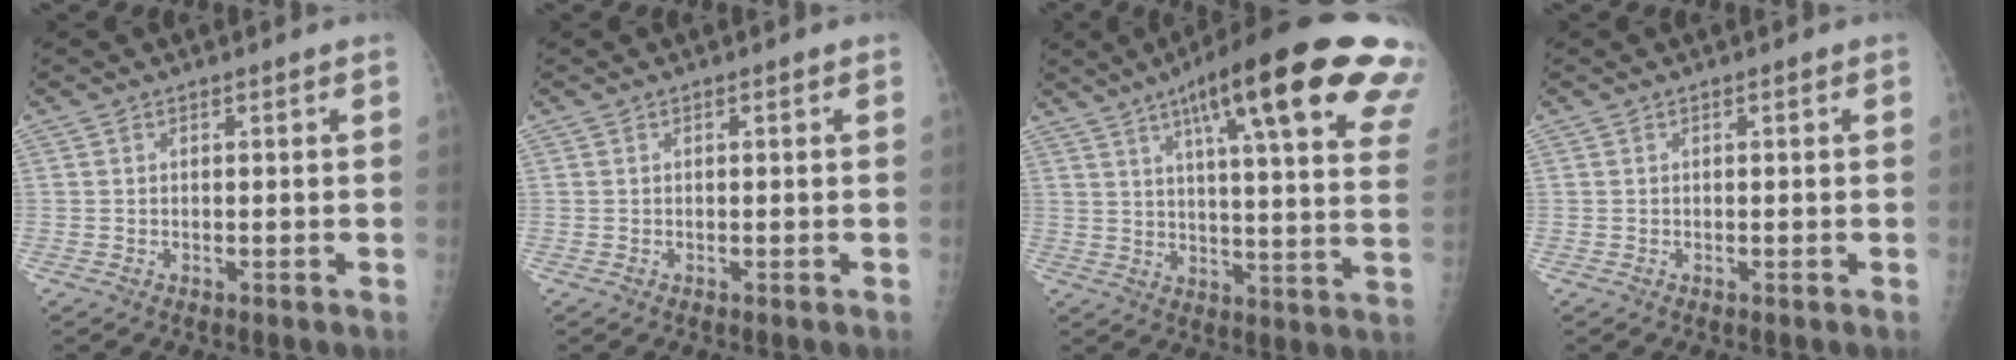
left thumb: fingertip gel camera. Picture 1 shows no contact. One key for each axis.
{"total": 0.0}
{"total": 28.8, "fx": 15.6, "fy": 5.7, "fz": 23.5, "tx": -0.281, "ty": -0.017, "tz": 0.207}
{"total": 0.0}